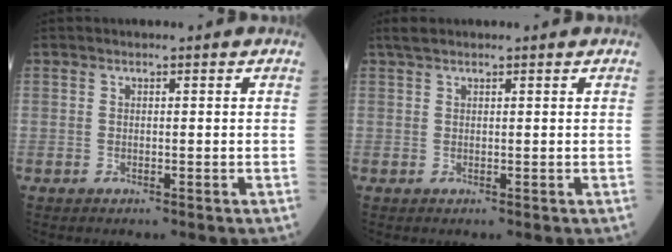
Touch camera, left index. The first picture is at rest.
{"total": 2.1, "force": [1.8, 0.4, 1.1], "torque": [-0.021, 0.020, 0.031]}